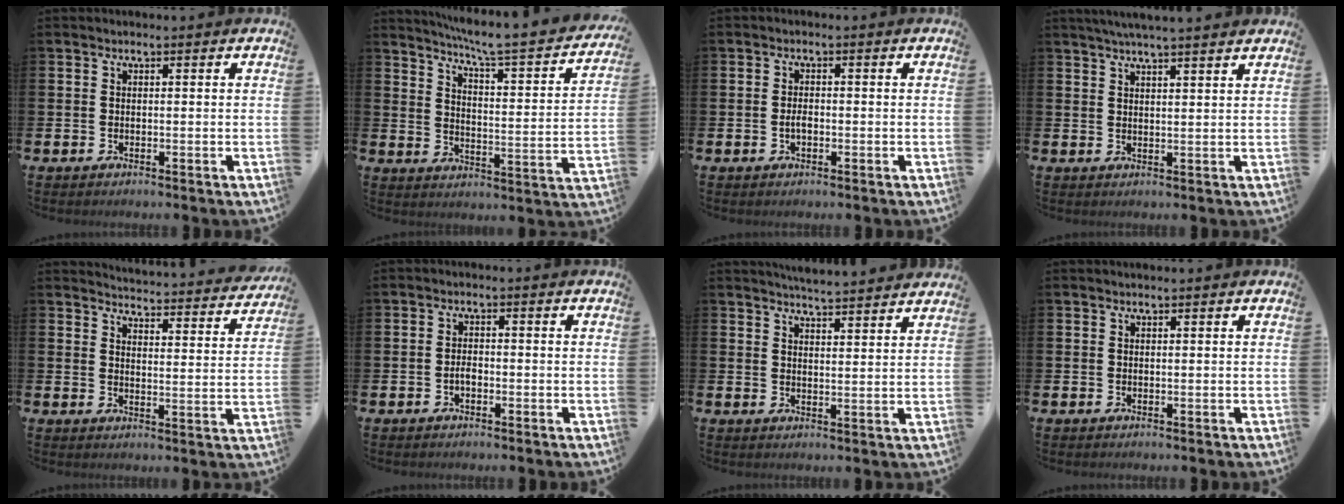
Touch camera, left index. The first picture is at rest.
{"total": 6.0, "force": [5.3, -0.2, 2.8], "torque": [-0.061, -0.053, 0.078]}
{"total": 1.5, "force": [-0.3, 0.8, 1.2], "torque": [-0.020, 0.000, -0.008]}
{"total": 3.7, "force": [3.6, -0.5, 1.0], "torque": [-0.024, -0.010, 0.065]}
{"total": 4.3, "force": [4.2, 0.1, 0.4], "torque": [-0.013, -0.042, 0.068]}
{"total": 1.5, "force": [-0.6, 0.8, 1.1], "torque": [-0.018, 0.001, -0.012]}
{"total": 4.8, "force": [4.7, -0.4, 0.1], "torque": [-0.007, -0.031, 0.084]}
{"total": 0.0}